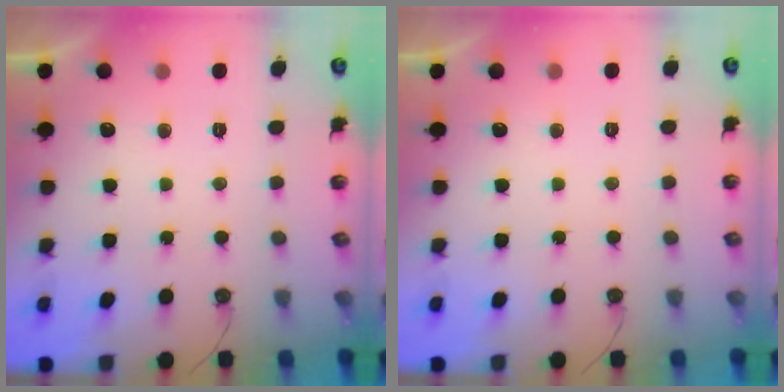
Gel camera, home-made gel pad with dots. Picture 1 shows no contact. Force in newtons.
{"total": 0.0}